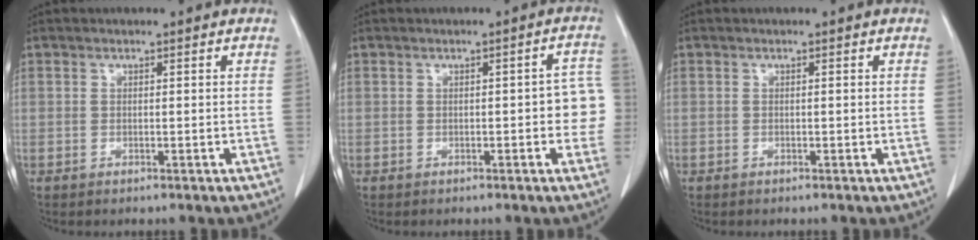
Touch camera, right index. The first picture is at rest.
{"total": 5.0, "force": [-0.5, 1.6, 4.7], "torque": [-0.033, 0.016, -0.011]}
{"total": 0.0}